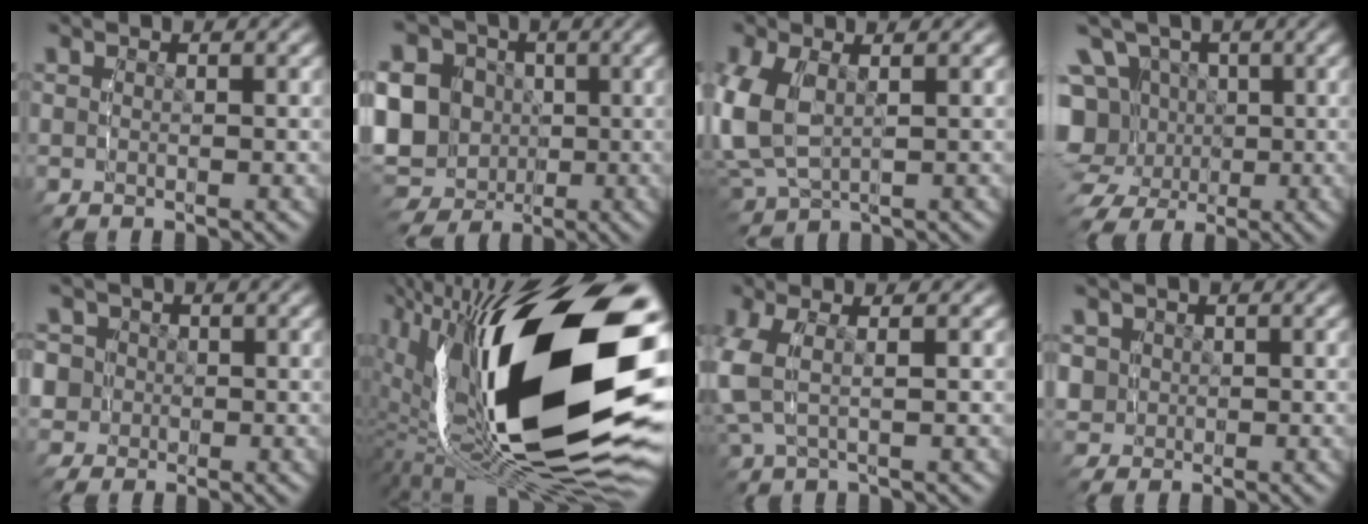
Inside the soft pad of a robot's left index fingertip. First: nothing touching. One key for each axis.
{"total": 14.1, "fx": -1.2, "fy": 12.6, "fz": 6.3, "tx": -0.154, "ty": -0.037, "tz": -0.028}
{"total": 7.1, "fx": -0.2, "fy": 5.8, "fz": 4.2, "tx": -0.128, "ty": -0.016, "tz": 0.002}
{"total": 12.3, "fx": -1.0, "fy": 11.1, "fz": 5.3, "tx": -0.124, "ty": -0.045, "tz": -0.016}
{"total": 6.3, "fx": -0.4, "fy": 6.0, "fz": 1.9, "tx": -0.063, "ty": -0.018, "tz": -0.009}
{"total": 23.0, "fx": -2.6, "fy": 10.5, "fz": 20.3, "tx": -0.335, "ty": 0.006, "tz": -0.036}
{"total": 5.9, "fx": 0.0, "fy": 4.4, "fz": 4.0, "tx": -0.117, "ty": -0.005, "tz": -0.003}
{"total": 3.7, "fx": -0.1, "fy": 3.6, "fz": 0.8, "tx": -0.037, "ty": -0.014, "tz": 0.004}